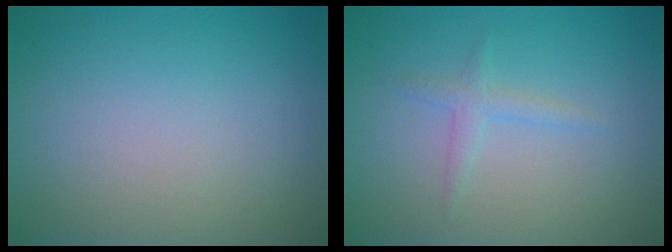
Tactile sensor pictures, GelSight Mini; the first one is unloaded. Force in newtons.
{"total": 0.7, "press": 0.6, "slide": 0.1}